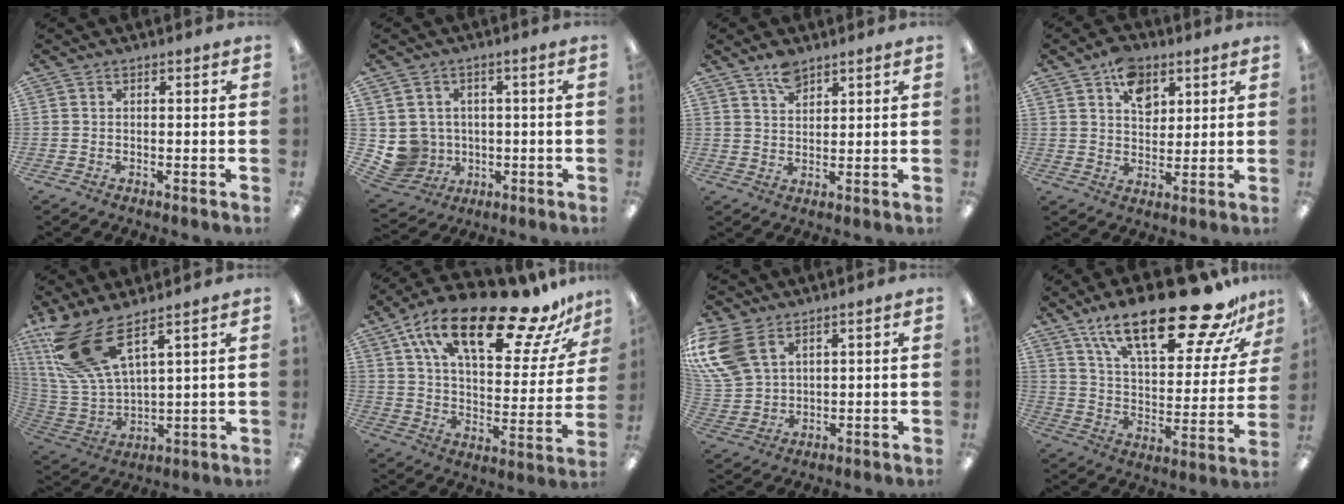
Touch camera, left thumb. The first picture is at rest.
{"total": 6.2, "force": [0.3, 6.2, 0.6], "torque": [-0.048, -0.011, 0.014]}
{"total": 4.8, "force": [3.8, 2.1, 2.1], "torque": [-0.032, -0.021, 0.068]}
{"total": 8.5, "force": [4.5, 5.7, 4.4], "torque": [-0.052, -0.018, 0.078]}
{"total": 17.1, "force": [10.6, 6.8, 11.5], "torque": [-0.261, -0.048, 0.197]}
{"total": 26.0, "force": [17.1, 9.1, 17.3], "torque": [-0.284, -0.096, 0.280]}
{"total": 11.6, "force": [6.2, 7.4, 6.4], "torque": [-0.157, -0.011, 0.122]}
{"total": 27.8, "force": [18.9, 9.0, 18.4], "torque": [-0.290, -0.117, 0.308]}